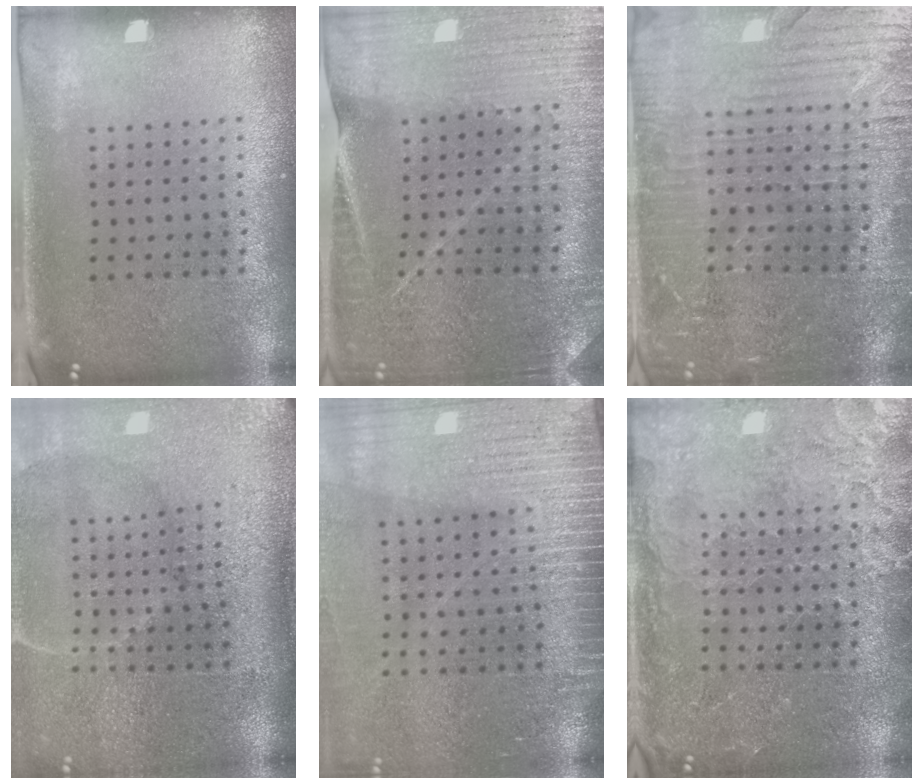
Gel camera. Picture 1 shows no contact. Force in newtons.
{"total": 2.3, "press": 2.3, "slide": 0.1}
{"total": 3.5, "press": 3.4, "slide": 0.7}
{"total": 4.7, "press": 3.9, "slide": 2.7}
{"total": 4.2, "press": 3.6, "slide": 2.1}
{"total": 3.4, "press": 3.2, "slide": 1.1}